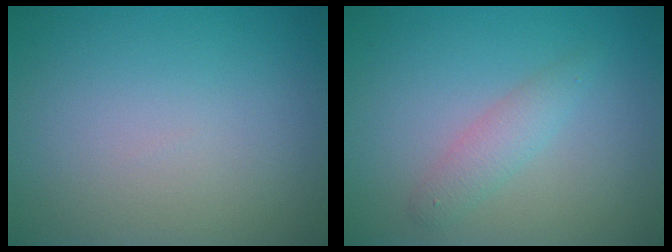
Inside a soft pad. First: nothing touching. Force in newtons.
{"total": 1.9, "press": 1.9, "slide": 0.0}